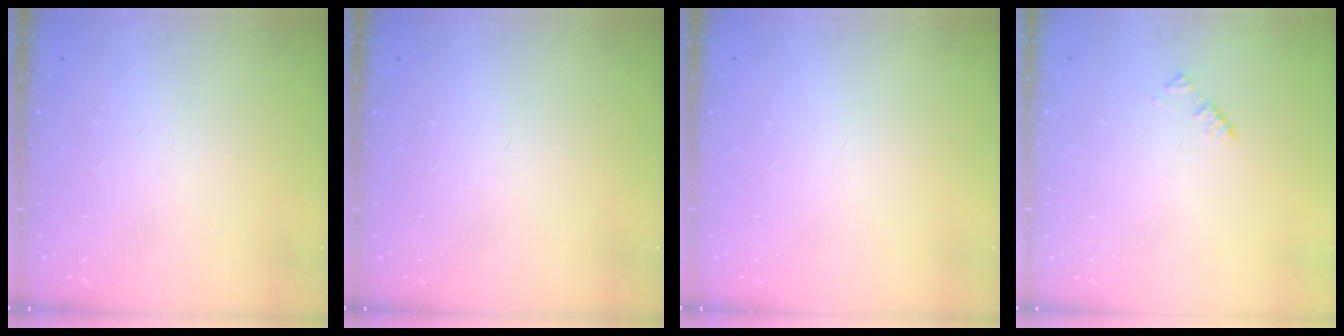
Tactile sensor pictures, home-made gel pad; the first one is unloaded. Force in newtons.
{"total": 0.0}
{"total": 0.0}
{"total": 1.9, "press": 1.9, "slide": 0.3}